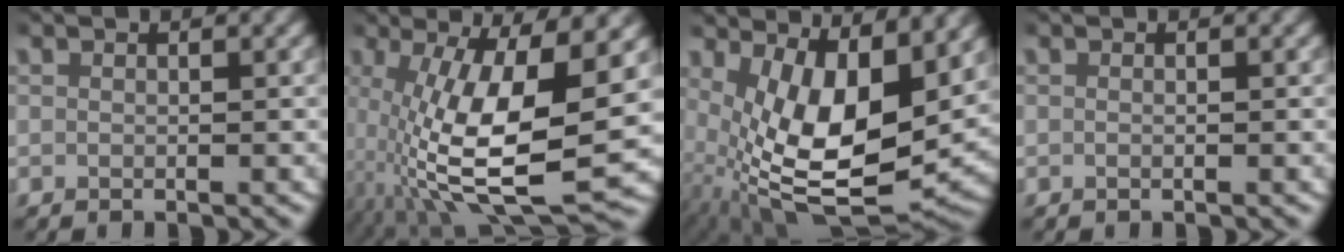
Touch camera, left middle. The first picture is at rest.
{"total": 13.4, "force": [-1.5, 5.5, 12.2], "torque": [-0.213, -0.036, 0.001]}
{"total": 13.2, "force": [-0.2, 6.9, 11.2], "torque": [-0.207, -0.060, 0.028]}
{"total": 0.0}